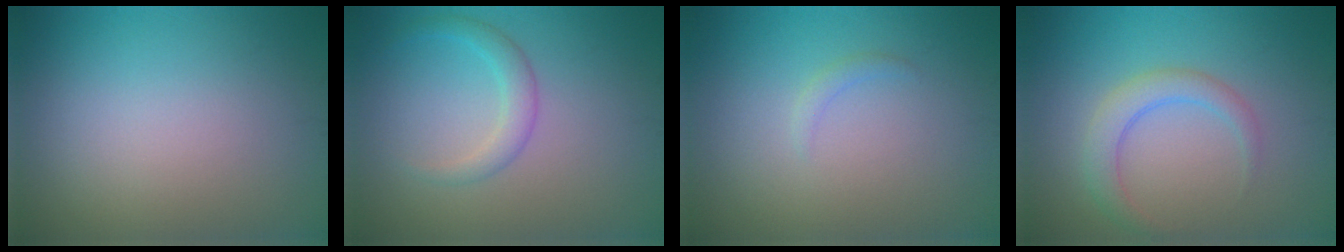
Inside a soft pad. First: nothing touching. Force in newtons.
{"total": 2.1, "press": 2.1, "slide": 0.1}
{"total": 0.7, "press": 0.7, "slide": 0.1}
{"total": 2.8, "press": 2.8, "slide": 0.1}